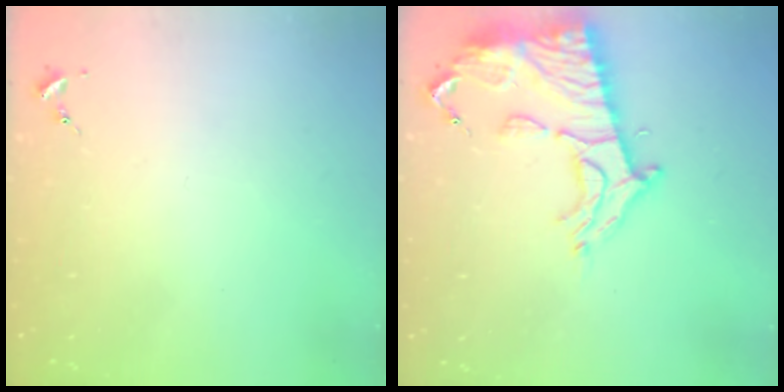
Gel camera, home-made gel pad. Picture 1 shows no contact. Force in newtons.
{"total": 15.9, "press": 15.9, "slide": 1.4}